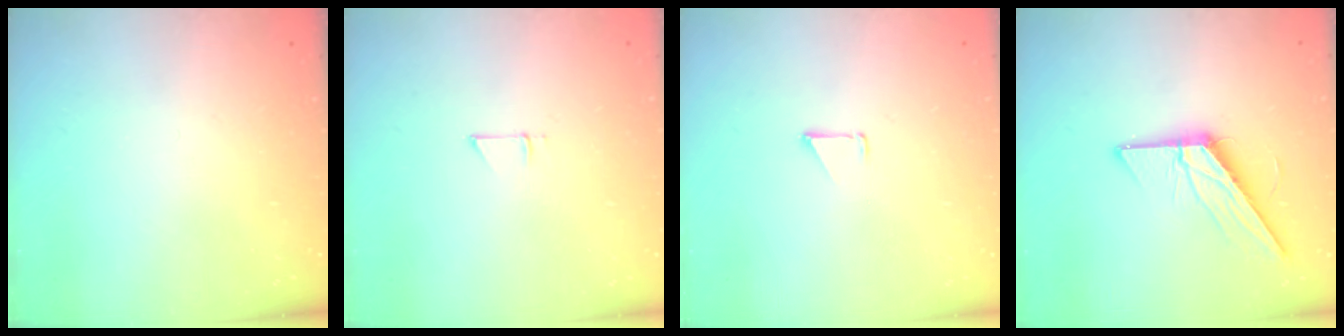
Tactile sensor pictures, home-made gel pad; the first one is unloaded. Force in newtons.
{"total": 3.5, "press": 3.4, "slide": 0.4}
{"total": 0.9, "press": 0.8, "slide": 0.1}
{"total": 13.8, "press": 13.8, "slide": 0.4}